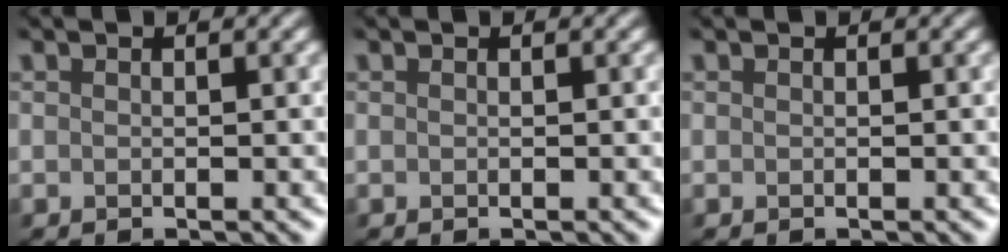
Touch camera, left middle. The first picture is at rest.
{"total": 0.0}
{"total": 0.0}